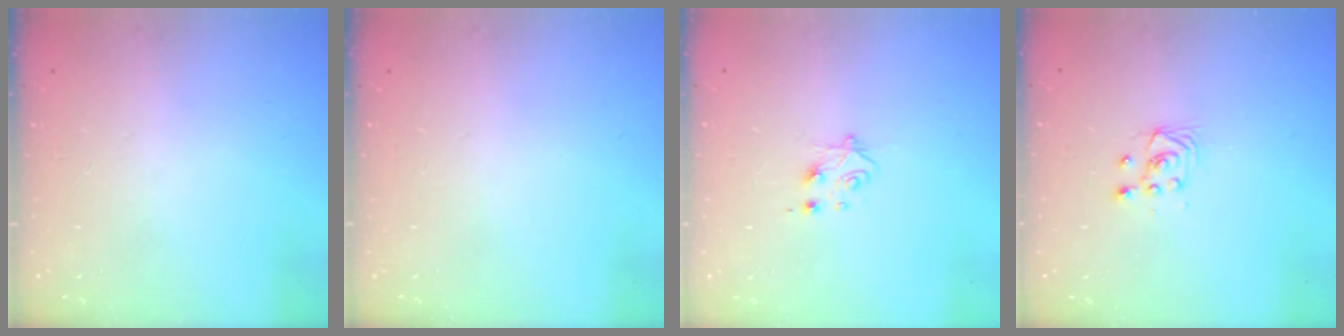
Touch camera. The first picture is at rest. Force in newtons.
{"total": 0.0}
{"total": 4.1, "press": 4.1, "slide": 0.5}
{"total": 2.9, "press": 2.6, "slide": 1.3}